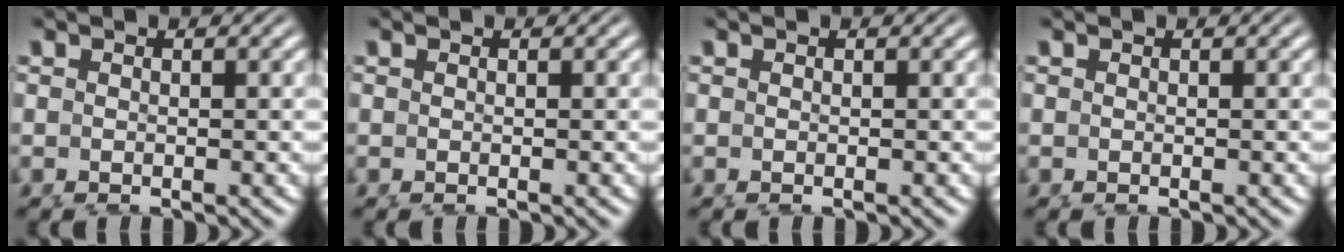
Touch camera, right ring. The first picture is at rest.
{"total": 0.0}
{"total": 0.0}
{"total": 0.0}